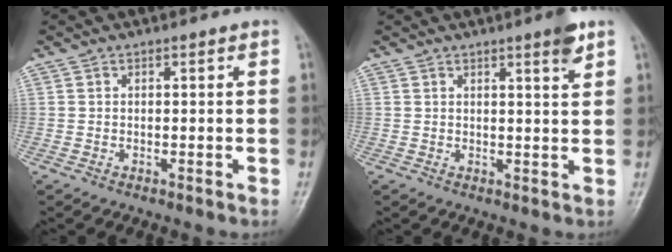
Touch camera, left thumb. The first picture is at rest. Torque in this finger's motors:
{"motor_torque": [0.78, 0.35, 0.56, -0.49, 0.00]}